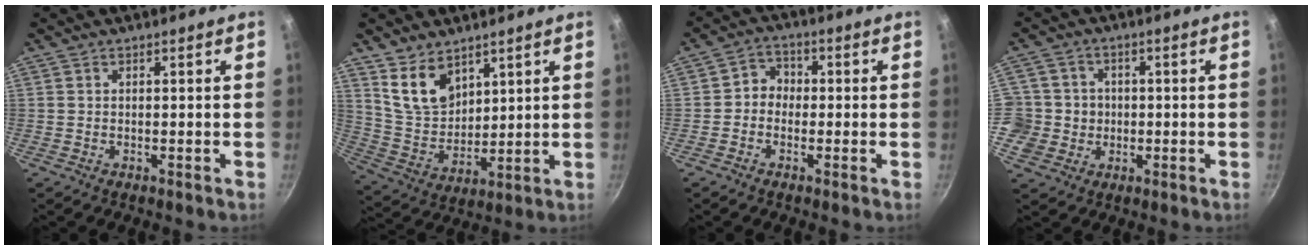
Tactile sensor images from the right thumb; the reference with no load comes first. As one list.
[{"total": 10.2, "force": [6.4, 6.2, 5.1], "torque": [-0.068, -0.044, 0.137]}, {"total": 4.0, "force": [-0.6, 3.5, 1.8], "torque": [-0.004, 0.015, -0.022]}, {"total": 8.3, "force": [-0.5, 8.1, 1.7], "torque": [-0.005, 0.011, -0.012]}]